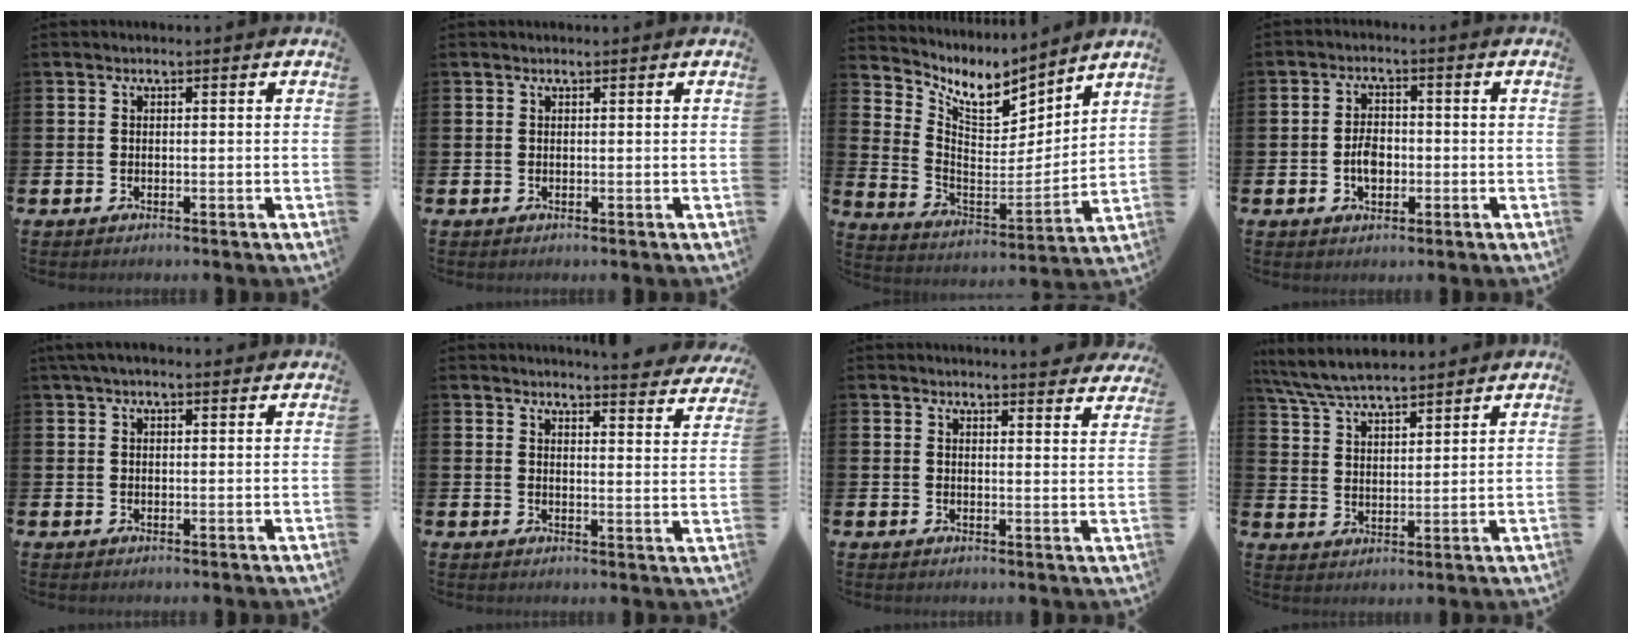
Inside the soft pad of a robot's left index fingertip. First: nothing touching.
{"total": 0.0}
{"total": 8.4, "force": [7.7, 2.7, 2.1], "torque": [-0.078, -0.064, 0.137]}
{"total": 3.6, "force": [-0.8, 2.4, 2.6], "torque": [-0.032, -0.002, -0.018]}
{"total": 2.1, "force": [1.6, 0.5, 1.2], "torque": [-0.022, 0.004, 0.029]}
{"total": 4.5, "force": [4.4, -0.2, 0.4], "torque": [-0.008, -0.032, 0.077]}
{"total": 3.5, "force": [3.5, -0.1, 0.0], "torque": [0.005, -0.024, 0.060]}
{"total": 6.7, "force": [6.5, 1.0, 1.6], "torque": [-0.057, -0.027, 0.119]}